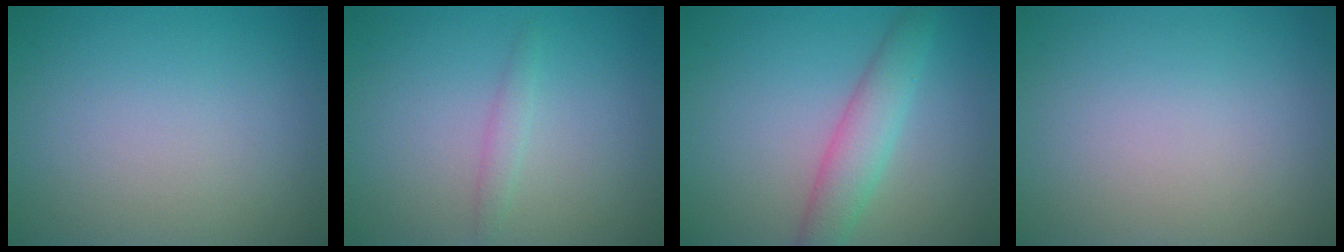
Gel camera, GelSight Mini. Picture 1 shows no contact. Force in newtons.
{"total": 1.0, "press": 1.0, "slide": 0.1}
{"total": 3.7, "press": 3.7, "slide": 0.1}
{"total": 0.0}